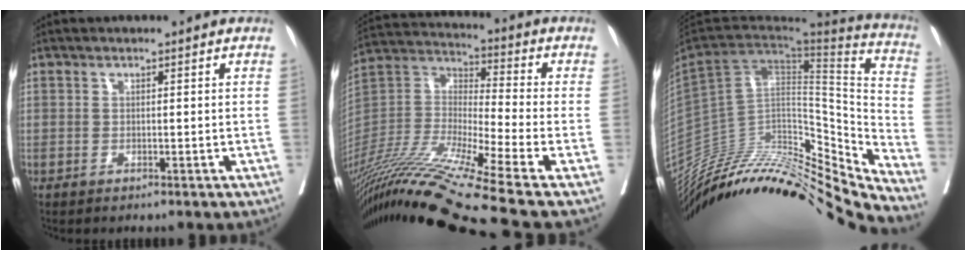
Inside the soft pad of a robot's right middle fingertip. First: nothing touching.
{"total": 21.0, "force": [-15.7, -1.8, 13.8], "torque": [-0.306, -0.022, -0.295]}
{"total": 33.8, "force": [-29.9, 6.1, 14.6], "torque": [-0.205, -0.010, -0.443]}